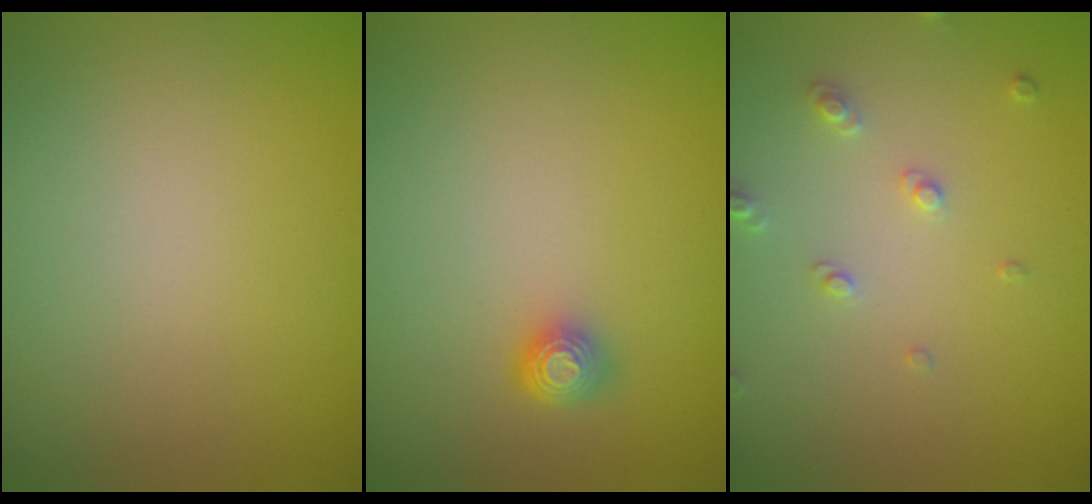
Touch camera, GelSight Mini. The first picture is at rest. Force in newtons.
{"total": 1.6, "press": 1.2, "slide": 1.0}
{"total": 1.6, "press": 1.5, "slide": 0.4}